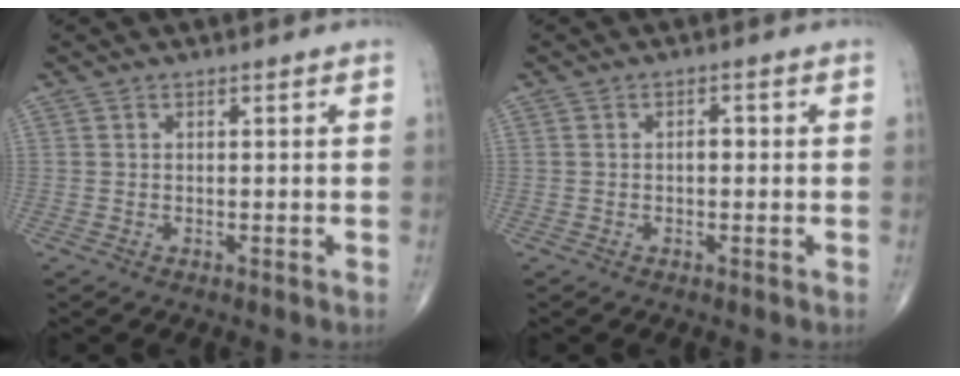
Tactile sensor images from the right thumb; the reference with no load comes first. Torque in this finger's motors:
{"motor_torque": [0.52, 0.36, 0.45, 0.19, 0.01]}